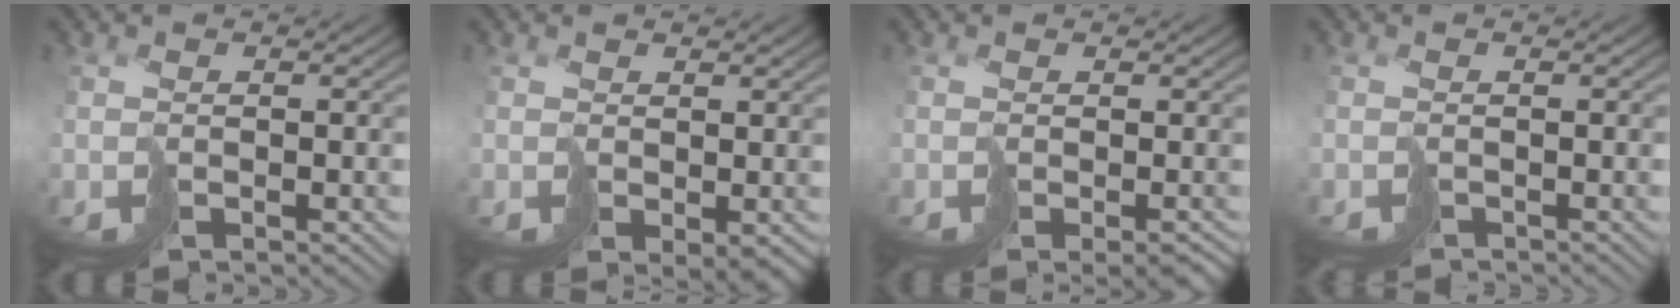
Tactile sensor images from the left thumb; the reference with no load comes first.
{"total": 3.3, "force": [-0.7, 1.9, 2.6], "torque": [-0.052, -0.011, -0.008]}
{"total": 3.4, "force": [-1.9, 1.2, 2.5], "torque": [-0.034, -0.014, -0.023]}
{"total": 1.3, "force": [-1.3, 0.0, -0.1], "torque": [0.003, -0.005, -0.028]}